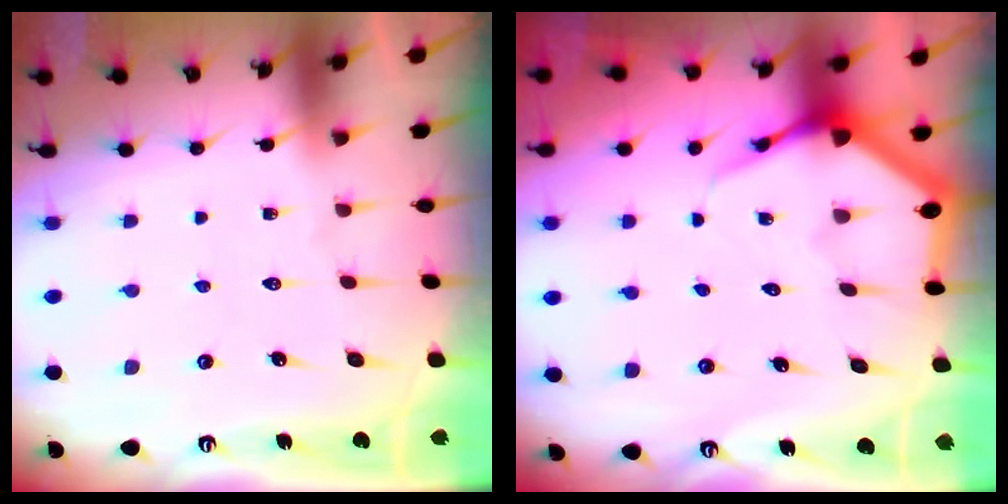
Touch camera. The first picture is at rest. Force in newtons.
{"total": 4.7, "press": 4.7, "slide": 0.6}